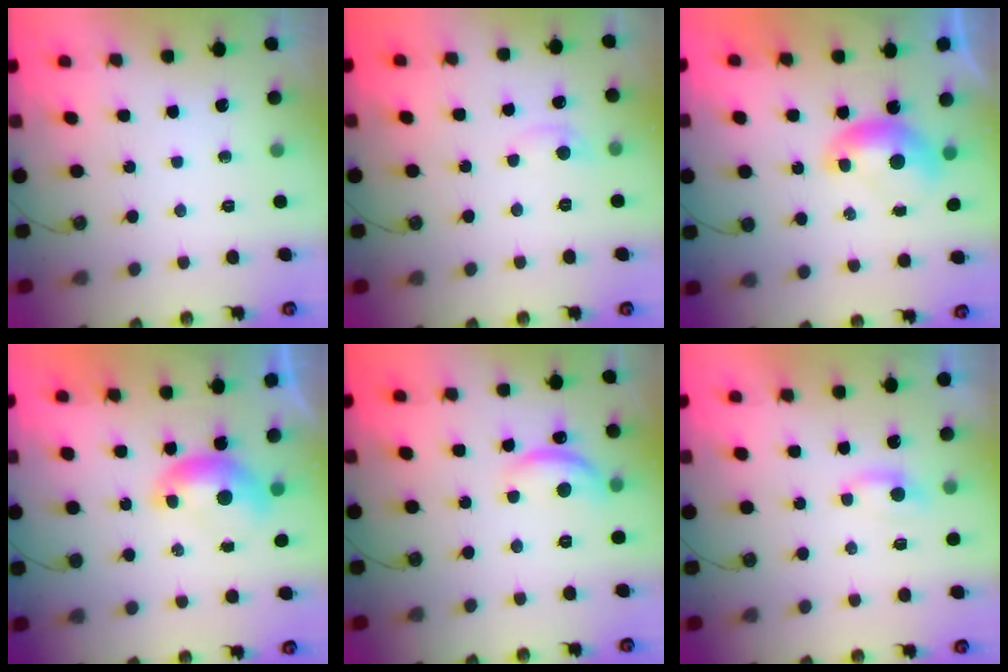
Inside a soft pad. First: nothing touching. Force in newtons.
{"total": 0.6, "press": 0.0, "slide": 0.6}
{"total": 0.0}
{"total": 0.0}
{"total": 6.5, "press": 6.5, "slide": 0.6}
{"total": 1.6, "press": 1.5, "slide": 0.4}